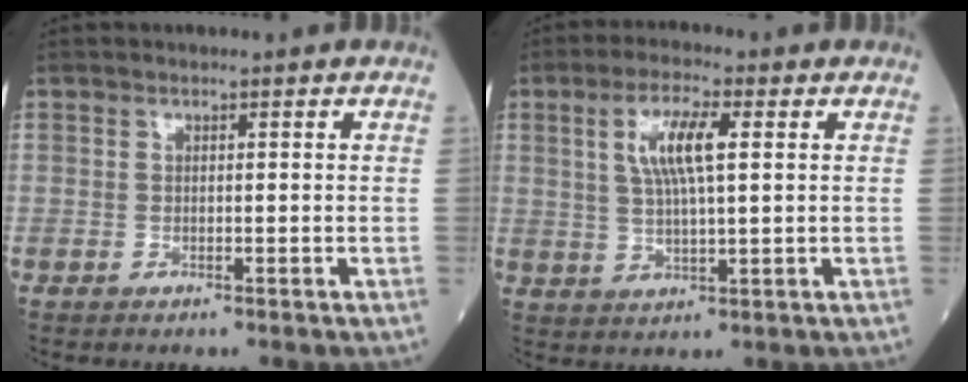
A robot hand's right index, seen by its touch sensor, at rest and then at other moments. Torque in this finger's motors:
{"motor_torque": [0.27, 0.06, 0.21, 0.10]}